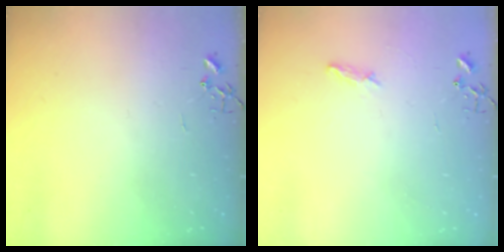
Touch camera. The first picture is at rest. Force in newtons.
{"total": 5.9, "press": 5.8, "slide": 0.7}